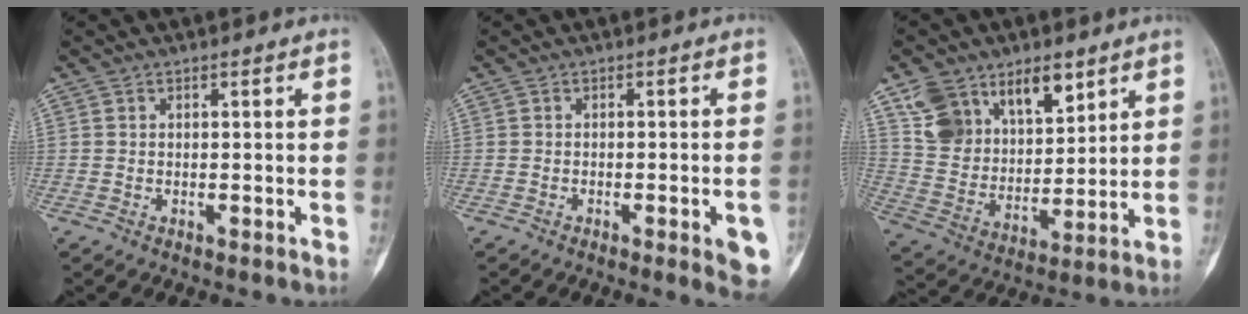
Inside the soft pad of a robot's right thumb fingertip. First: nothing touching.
{"total": 6.4, "force": [-2.6, 1.3, 5.8], "torque": [-0.060, 0.004, -0.028]}
{"total": 15.1, "force": [8.9, 9.2, 8.1], "torque": [-0.108, -0.040, 0.179]}